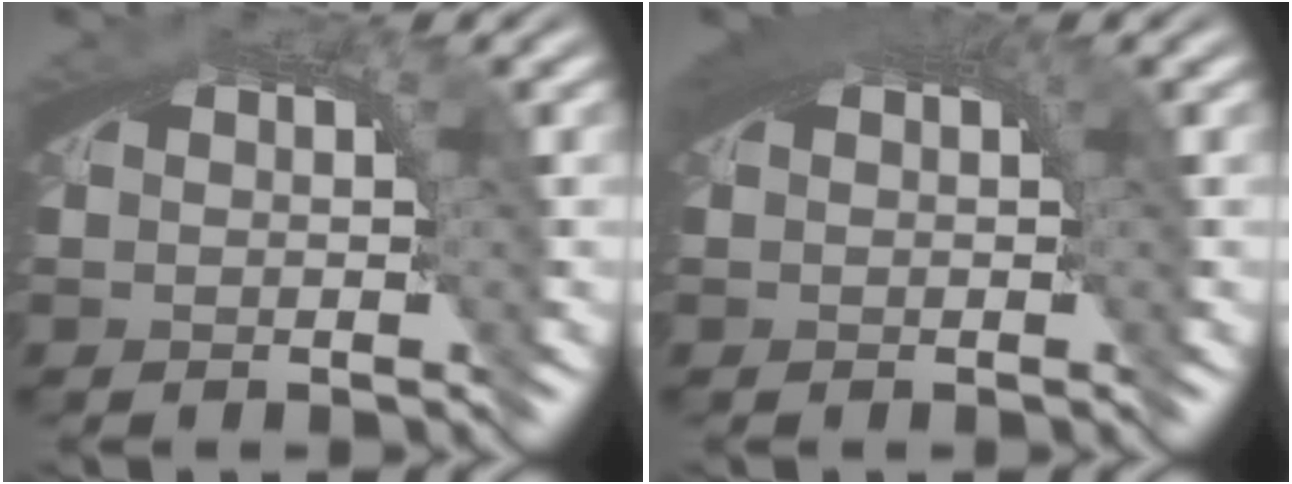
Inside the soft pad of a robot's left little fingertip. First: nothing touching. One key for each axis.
{"total": 2.1, "fx": 0.9, "fy": 0.4, "fz": 1.9, "tx": -0.021, "ty": 0.008, "tz": 0.014}